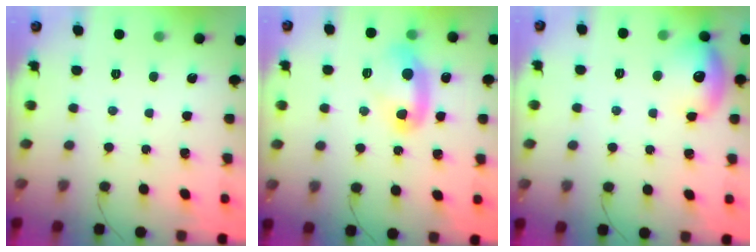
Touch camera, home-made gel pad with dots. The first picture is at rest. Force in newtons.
{"total": 9.8, "press": 9.7, "slide": 1.3}
{"total": 11.0, "press": 10.8, "slide": 1.8}